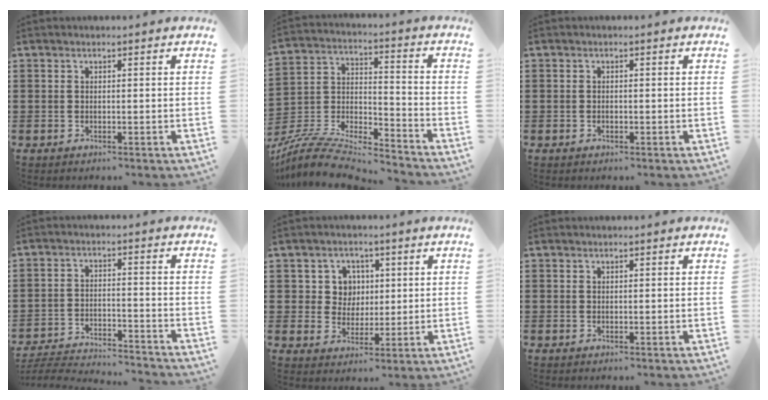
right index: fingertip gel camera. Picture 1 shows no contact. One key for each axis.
{"total": 8.4, "fx": -7.7, "fy": 1.4, "fz": 3.0, "tx": -0.075, "ty": -0.005, "tz": -0.158}
{"total": 0.5, "fx": -0.2, "fy": 0.3, "fz": 0.3, "tx": -0.009, "ty": -0.001, "tz": -0.005}
{"total": 4.5, "fx": -4.5, "fy": 0.0, "fz": 0.7, "tx": -0.023, "ty": -0.004, "tz": -0.094}
{"total": 5.2, "fx": 1.4, "fy": 4.8, "fz": 1.6, "tx": -0.047, "ty": 0.014, "tz": 0.022}
{"total": 0.0}